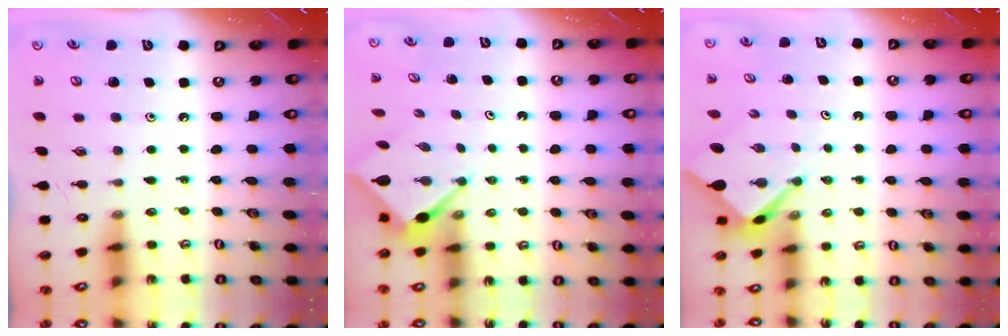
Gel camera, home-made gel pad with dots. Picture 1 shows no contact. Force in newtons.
{"total": 3.1, "press": 3.1, "slide": 0.2}
{"total": 2.8, "press": 2.7, "slide": 0.4}